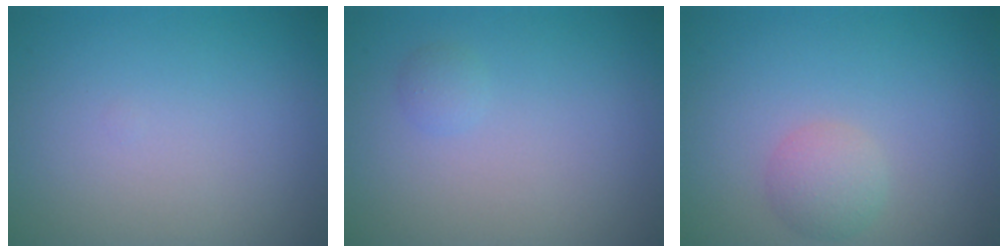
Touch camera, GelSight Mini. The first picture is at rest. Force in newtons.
{"total": 0.7, "press": 0.7, "slide": 0.1}
{"total": 2.1, "press": 2.1, "slide": 0.1}